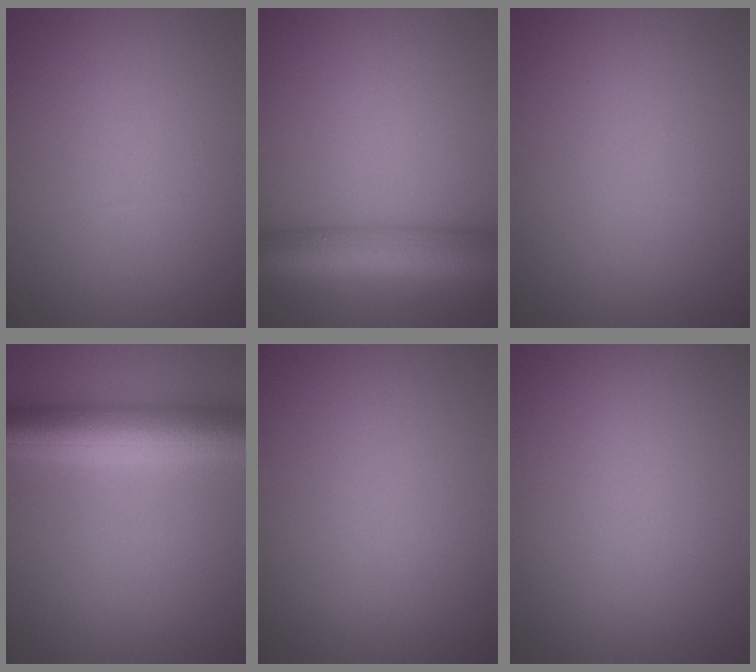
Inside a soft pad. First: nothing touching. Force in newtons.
{"total": 7.0, "press": 6.9, "slide": 0.4}
{"total": 0.0}
{"total": 7.6, "press": 7.6, "slide": 0.2}
{"total": 0.0}
{"total": 0.0}